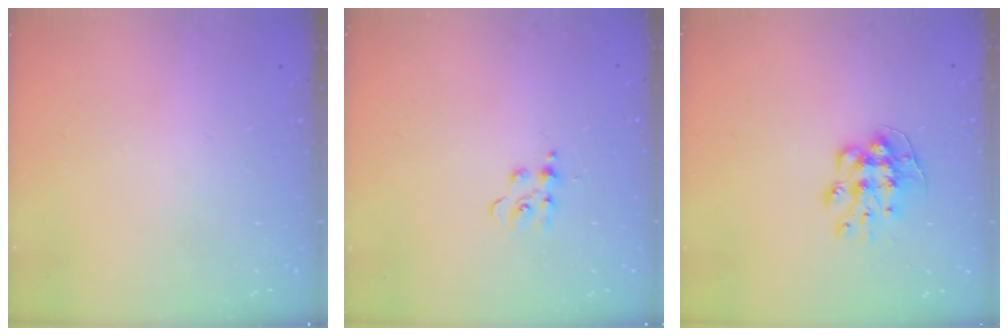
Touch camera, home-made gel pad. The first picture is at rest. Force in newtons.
{"total": 5.6, "press": 5.6, "slide": 0.5}
{"total": 9.3, "press": 9.3, "slide": 0.3}